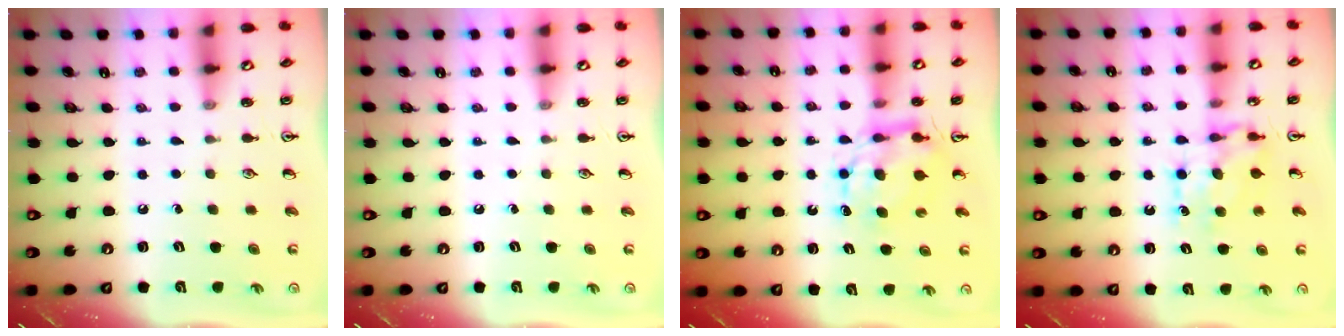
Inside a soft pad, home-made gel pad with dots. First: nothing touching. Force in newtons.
{"total": 0.0}
{"total": 7.4, "press": 7.3, "slide": 0.6}
{"total": 7.1, "press": 7.1, "slide": 0.7}